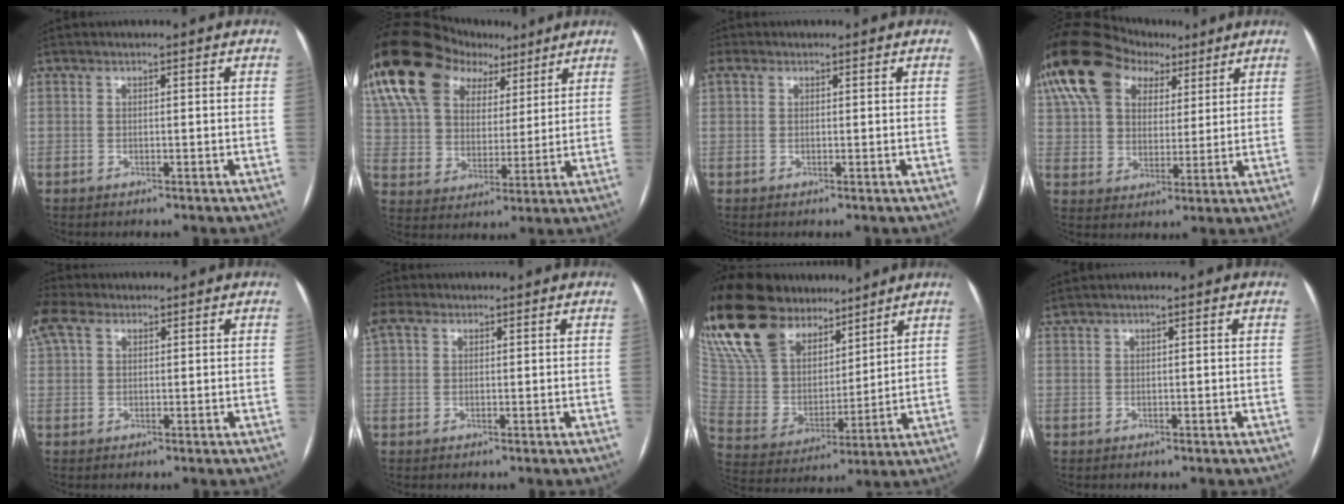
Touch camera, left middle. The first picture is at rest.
{"total": 26.4, "force": [15.8, 16.5, 13.3], "torque": [-0.318, 0.097, 0.285]}
{"total": 1.9, "force": [0.9, 1.3, 0.9], "torque": [-0.031, 0.022, 0.021]}
{"total": 17.4, "force": [9.5, 11.5, 9.1], "torque": [-0.195, 0.066, 0.169]}
{"total": 6.0, "force": [3.5, 3.4, 3.4], "torque": [-0.095, 0.039, 0.078]}
{"total": 4.3, "force": [2.4, 2.7, 2.2], "torque": [-0.063, 0.032, 0.056]}
{"total": 21.4, "force": [15.8, 10.5, 10.0], "torque": [-0.223, 0.039, 0.290]}
{"total": 0.9, "force": [0.8, -0.2, 0.4], "torque": [-0.018, 0.015, 0.025]}